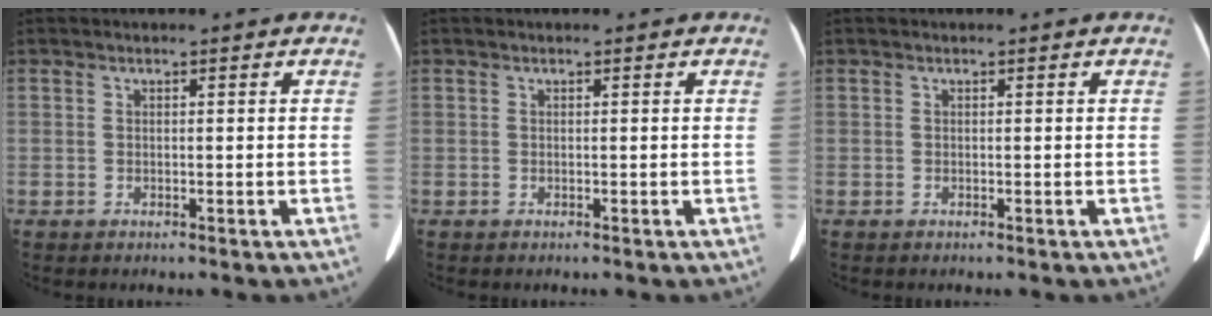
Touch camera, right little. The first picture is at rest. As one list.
[{"total": 0.0}, {"total": 0.0}]